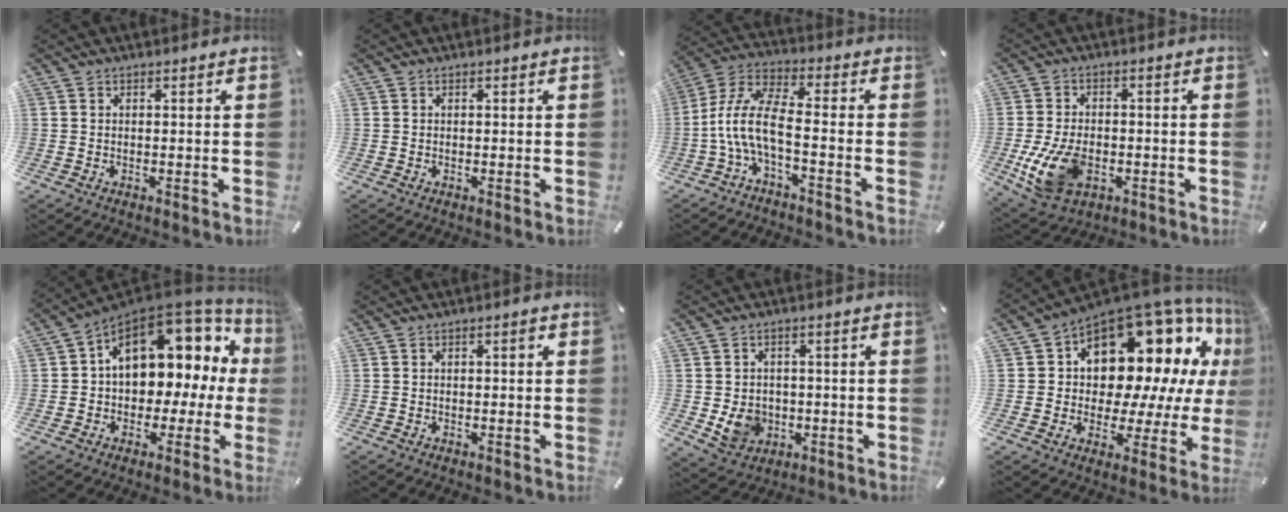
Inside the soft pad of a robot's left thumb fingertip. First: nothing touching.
{"total": 0.0}
{"total": 10.2, "force": [-3.1, 3.9, 8.9], "torque": [-0.198, -0.008, -0.060]}
{"total": 12.0, "force": [-3.3, 7.9, 8.3], "torque": [-0.178, -0.001, -0.055]}
{"total": 13.9, "force": [4.7, 9.6, 8.9], "torque": [-0.114, -0.043, 0.075]}
{"total": 1.3, "force": [0.1, 0.5, 1.2], "torque": [-0.023, 0.005, 0.000]}
{"total": 7.6, "force": [-1.0, 6.8, 3.2], "torque": [-0.059, 0.007, -0.014]}
{"total": 19.1, "force": [9.5, 11.8, 11.6], "torque": [-0.153, -0.089, 0.166]}